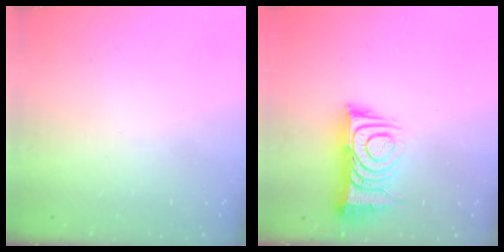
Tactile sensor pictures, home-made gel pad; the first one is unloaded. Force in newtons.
{"total": 13.3, "press": 13.2, "slide": 1.0}